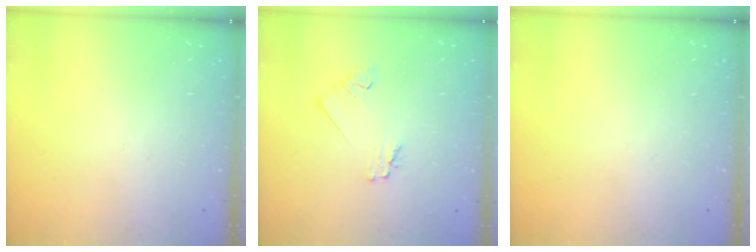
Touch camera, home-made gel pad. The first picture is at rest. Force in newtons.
{"total": 1.7, "press": 1.7, "slide": 0.1}
{"total": 0.0}